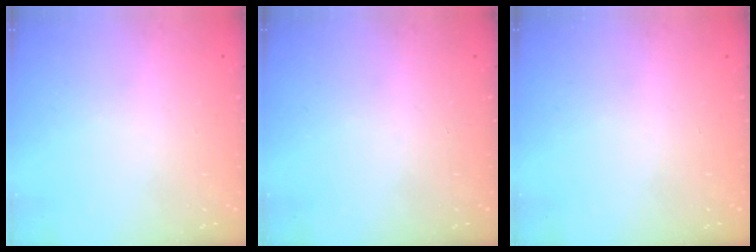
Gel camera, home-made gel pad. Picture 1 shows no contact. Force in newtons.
{"total": 0.0}
{"total": 0.0}